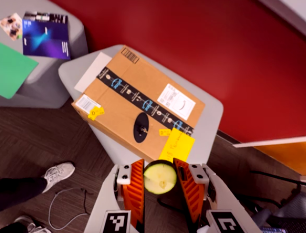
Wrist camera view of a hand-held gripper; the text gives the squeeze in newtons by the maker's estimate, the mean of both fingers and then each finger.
{"total": 10.4, "left": 10.5, "right": 10.2}